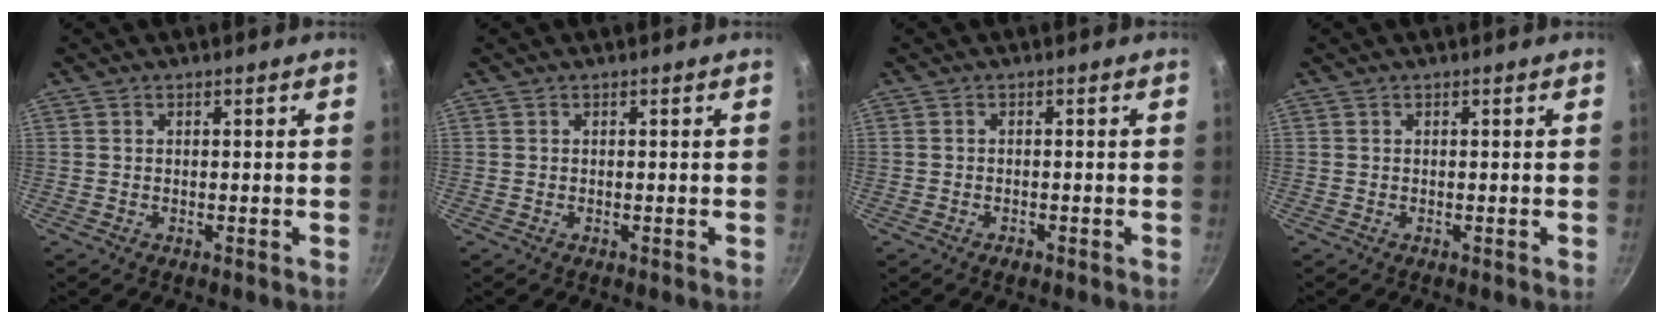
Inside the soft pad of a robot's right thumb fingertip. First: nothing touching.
{"total": 0.0}
{"total": 1.1, "force": [-0.8, 0.6, 0.6], "torque": [-0.014, 0.009, -0.013]}
{"total": 0.0}